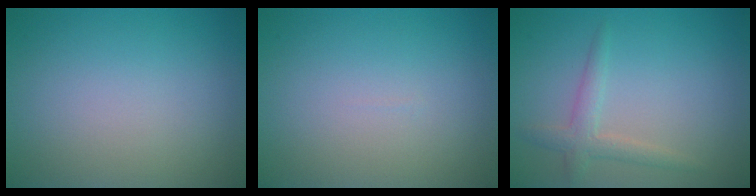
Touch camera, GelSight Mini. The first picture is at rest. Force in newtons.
{"total": 0.0}
{"total": 2.1, "press": 2.1, "slide": 0.1}